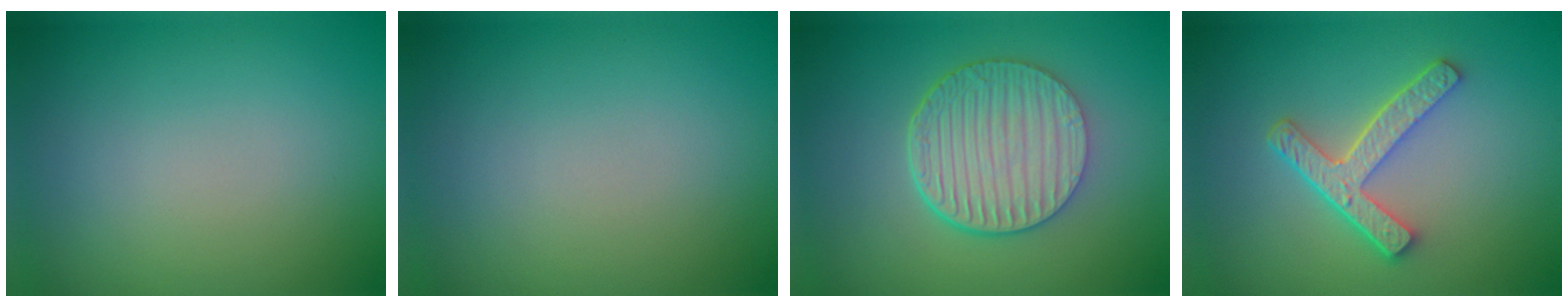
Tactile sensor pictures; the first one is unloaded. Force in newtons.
{"total": 0.0}
{"total": 6.7, "press": 4.6, "slide": 4.8}
{"total": 4.5, "press": 3.3, "slide": 3.0}